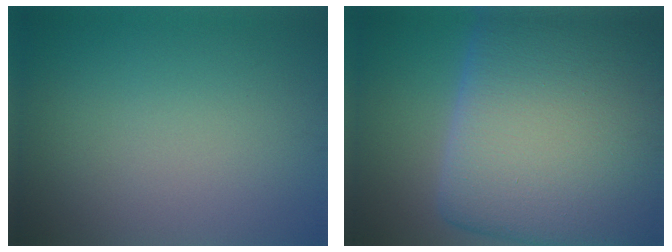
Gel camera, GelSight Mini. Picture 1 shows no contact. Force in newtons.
{"total": 24.4, "press": 24.3, "slide": 0.7}